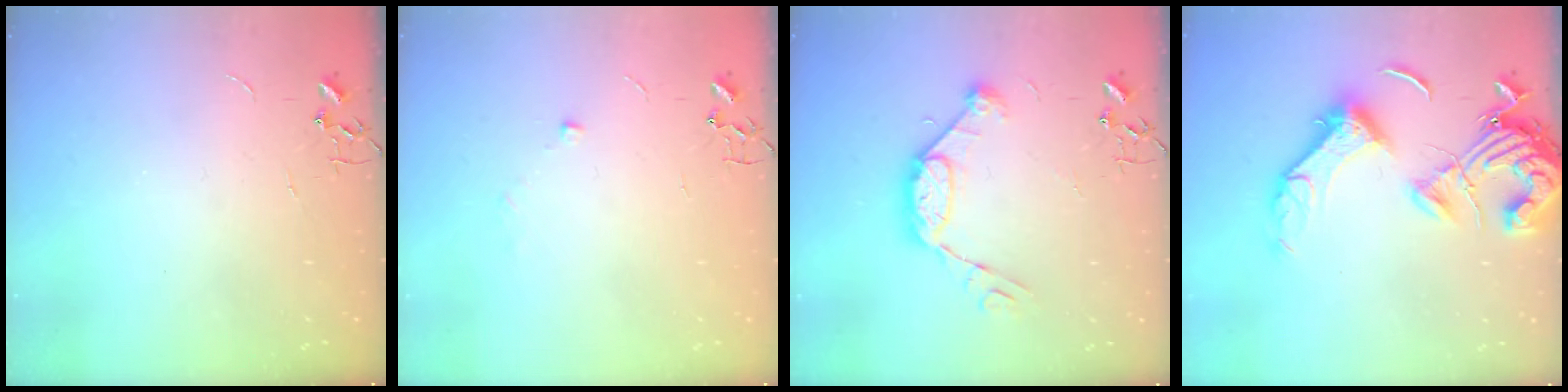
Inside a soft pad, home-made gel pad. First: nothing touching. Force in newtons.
{"total": 4.3, "press": 4.2, "slide": 1.2}
{"total": 12.1, "press": 12.1, "slide": 1.2}
{"total": 18.7, "press": 18.5, "slide": 2.5}